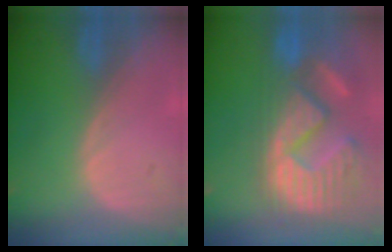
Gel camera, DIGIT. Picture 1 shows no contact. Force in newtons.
{"total": 15.3, "press": 12.5, "slide": 8.8}